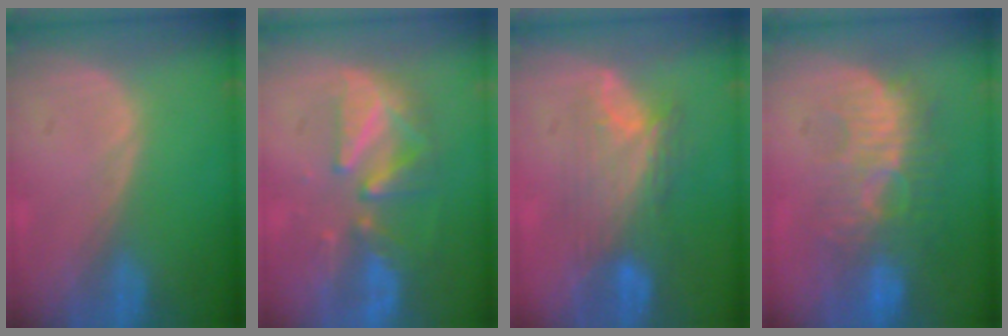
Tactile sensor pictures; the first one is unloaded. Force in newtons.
{"total": 8.5, "press": 8.0, "slide": 2.6}
{"total": 7.6, "press": 7.3, "slide": 2.3}
{"total": 10.0, "press": 9.2, "slide": 3.8}